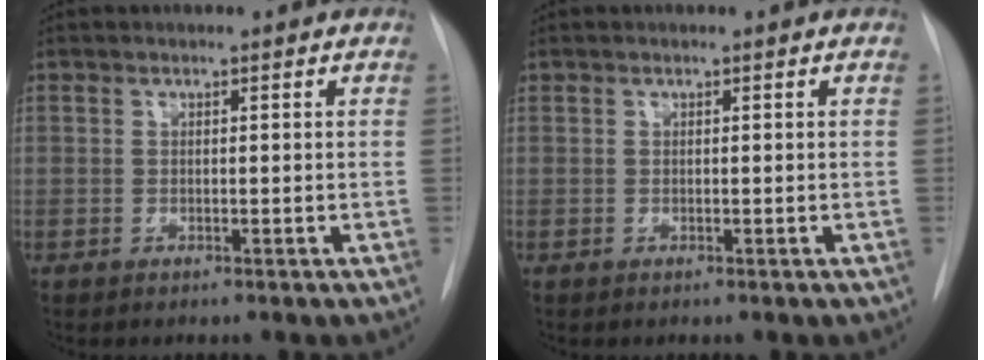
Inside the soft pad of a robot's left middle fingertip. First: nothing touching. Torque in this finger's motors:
{"motor_torque": [-0.18, -0.55, -0.04, -0.01]}